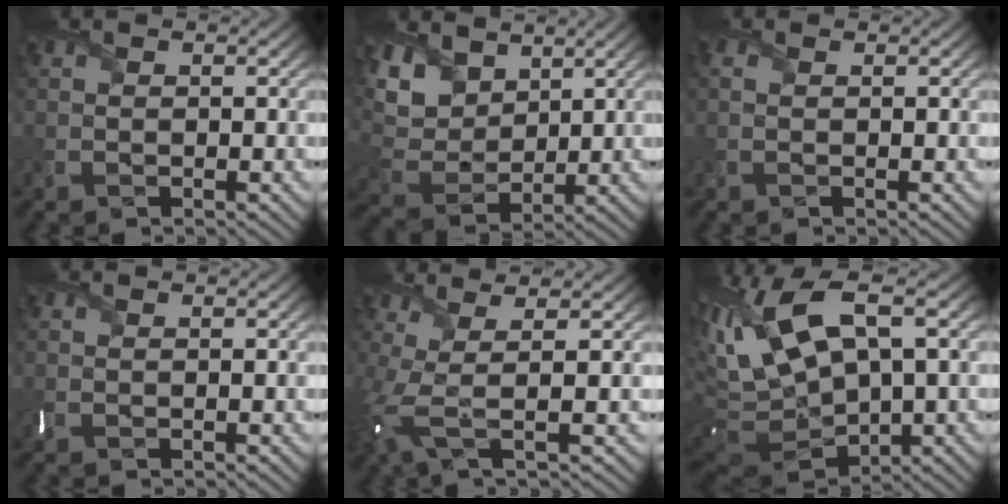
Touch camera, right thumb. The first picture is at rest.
{"total": 9.1, "force": [5.5, 5.5, 4.7], "torque": [-0.150, 0.010, 0.101]}
{"total": 0.7, "force": [0.1, 0.3, 0.7], "torque": [-0.018, 0.001, 0.003]}
{"total": 0.0}
{"total": 6.1, "force": [0.5, 1.2, 5.9], "torque": [-0.126, 0.002, 0.000]}
{"total": 15.2, "force": [2.5, 7.6, 12.8], "torque": [-0.308, 0.002, 0.061]}